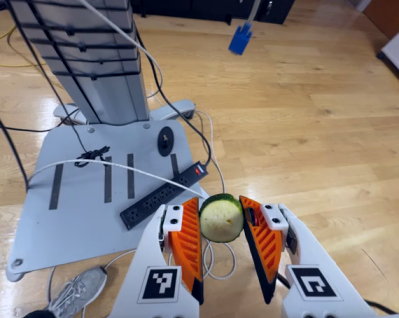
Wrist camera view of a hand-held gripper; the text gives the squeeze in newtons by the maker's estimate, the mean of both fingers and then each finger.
{"total": 6.9, "left": 7.1, "right": 6.7}